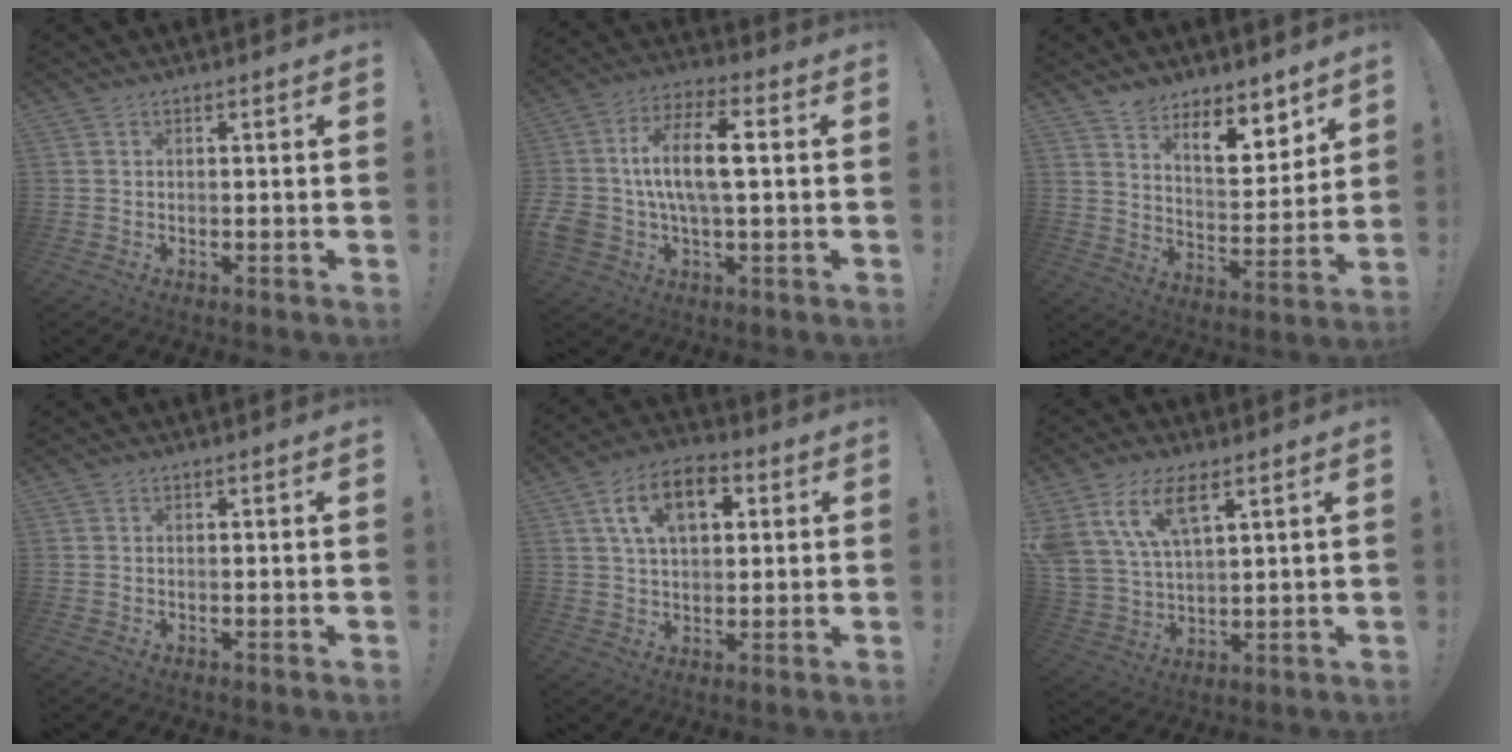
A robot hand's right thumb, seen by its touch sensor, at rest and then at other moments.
{"total": 14.1, "force": [0.6, 7.1, 12.2], "torque": [-0.225, 0.012, 0.008]}
{"total": 10.3, "force": [8.4, 4.0, 4.5], "torque": [-0.055, -0.069, 0.153]}
{"total": 0.0}
{"total": 13.2, "force": [4.5, 7.8, 9.7], "torque": [-0.151, 0.011, 0.080]}
{"total": 12.8, "force": [7.4, 5.9, 8.7], "torque": [-0.183, -0.026, 0.136]}